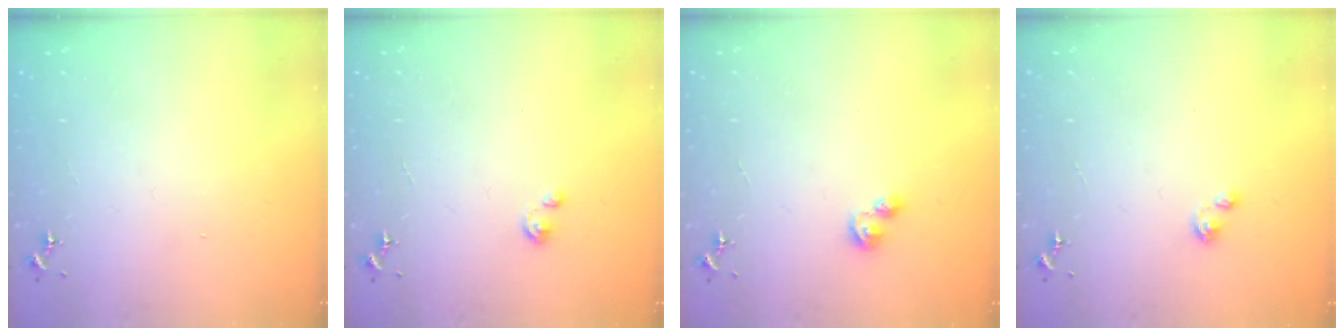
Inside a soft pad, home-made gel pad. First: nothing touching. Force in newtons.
{"total": 1.9, "press": 1.9, "slide": 0.1}
{"total": 3.1, "press": 3.1, "slide": 0.3}
{"total": 2.3, "press": 2.3, "slide": 0.2}